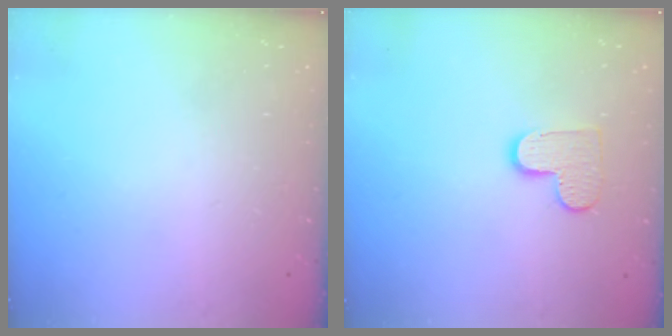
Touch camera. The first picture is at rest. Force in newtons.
{"total": 9.2, "press": 9.1, "slide": 0.6}